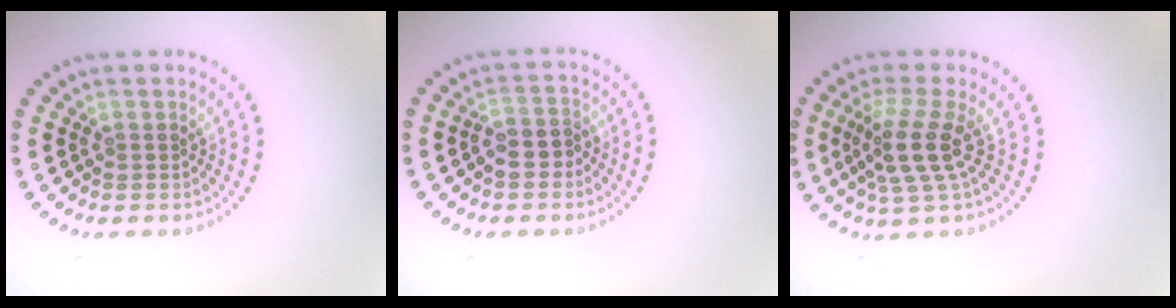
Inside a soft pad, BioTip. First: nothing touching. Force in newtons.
{"total": 2.2, "press": 2.1, "slide": 0.7}
{"total": 3.7, "press": 2.8, "slide": 2.5}